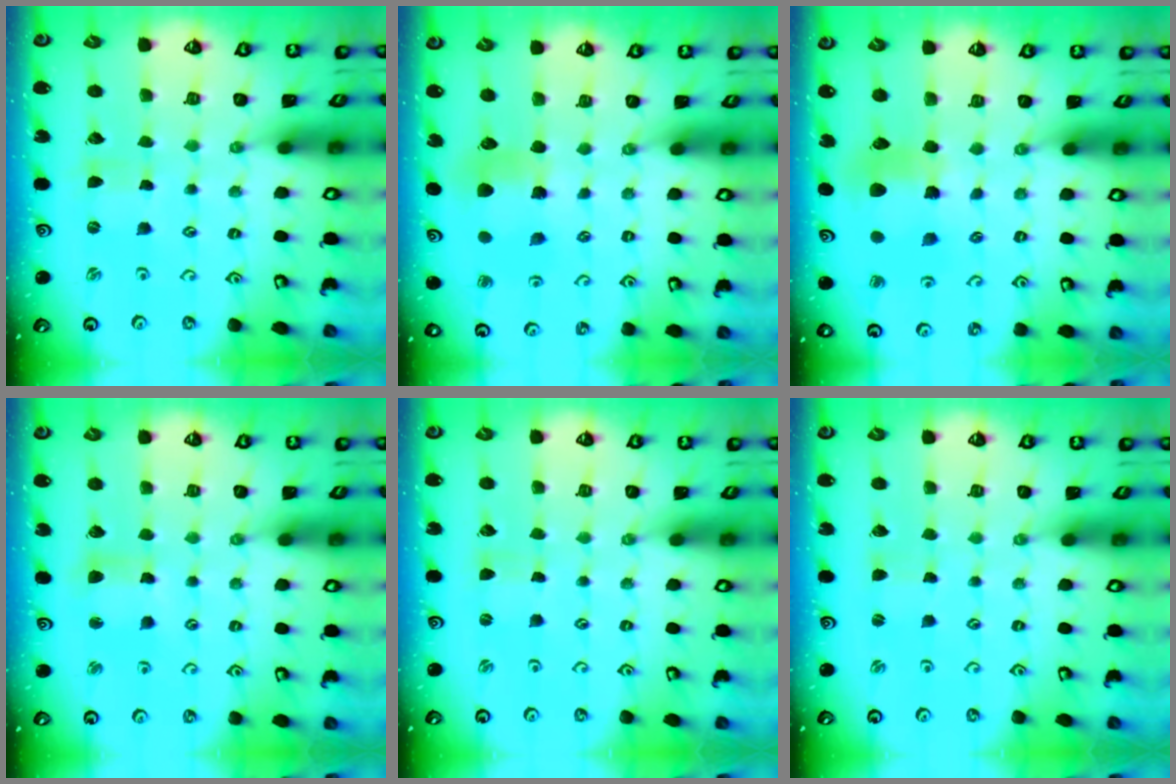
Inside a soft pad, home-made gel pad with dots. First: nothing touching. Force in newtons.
{"total": 7.3, "press": 7.2, "slide": 0.8}
{"total": 9.2, "press": 9.1, "slide": 1.2}
{"total": 6.2, "press": 6.1, "slide": 0.9}
{"total": 0.0}
{"total": 0.8, "press": 0.8, "slide": 0.2}